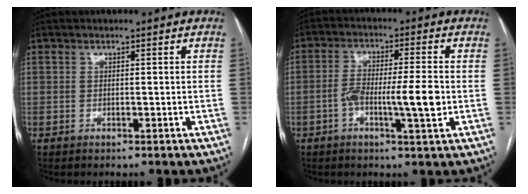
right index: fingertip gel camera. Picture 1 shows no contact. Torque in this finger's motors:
{"motor_torque": [0.09, -0.05, 0.27, 0.07]}